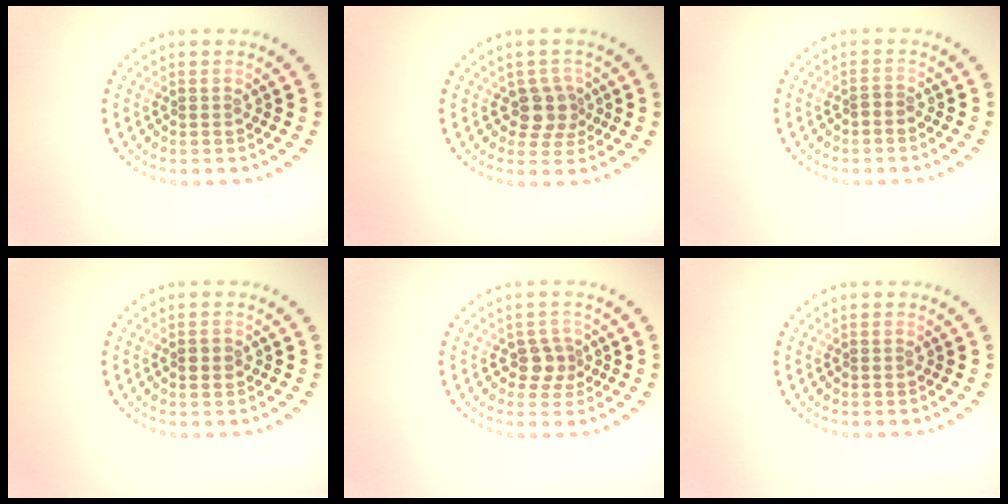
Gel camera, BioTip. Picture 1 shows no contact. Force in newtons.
{"total": 2.7, "press": 2.2, "slide": 1.5}
{"total": 0.6, "press": 0.3, "slide": 0.5}
{"total": 1.3, "press": 1.3, "slide": 0.0}
{"total": 2.0, "press": 1.7, "slide": 1.1}
{"total": 0.0}